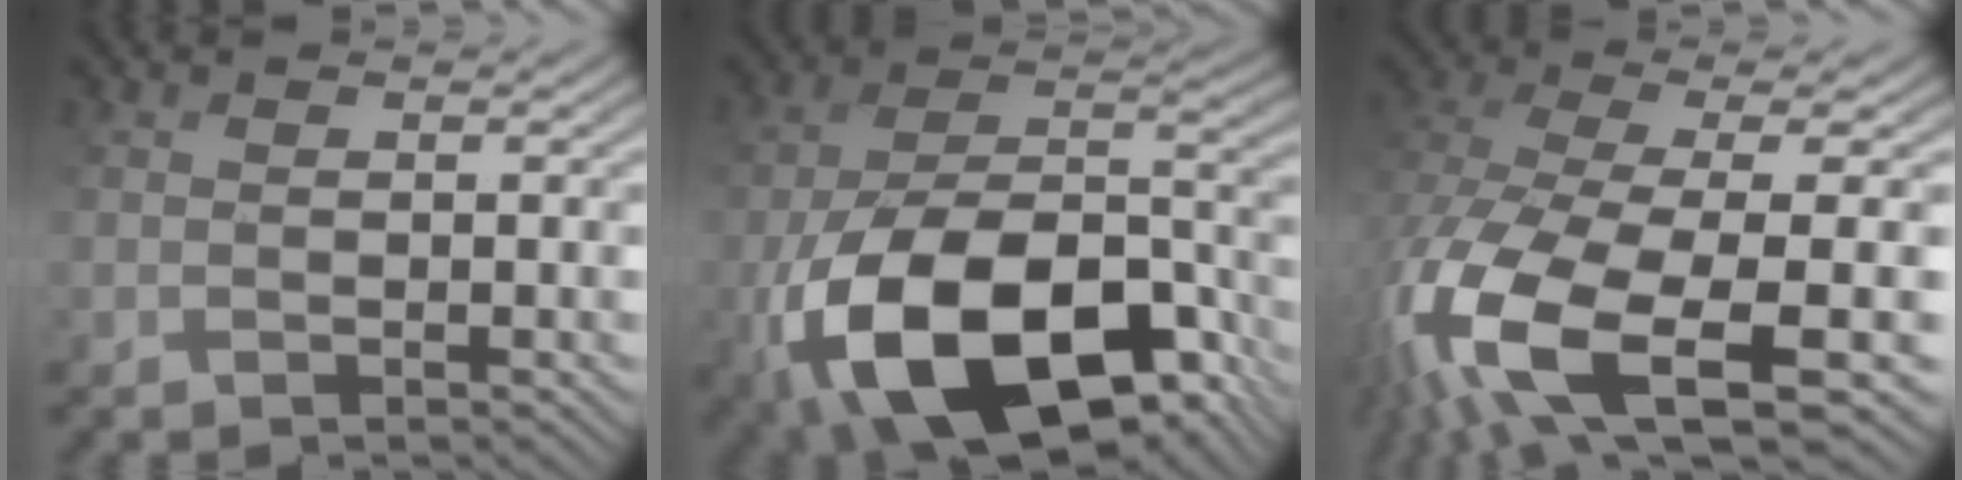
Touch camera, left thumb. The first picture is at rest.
{"total": 20.4, "force": [-10.1, 10.2, 14.5], "torque": [-0.293, -0.048, -0.142]}
{"total": 15.6, "force": [-5.8, 6.2, 13.1], "torque": [-0.337, -0.051, -0.074]}